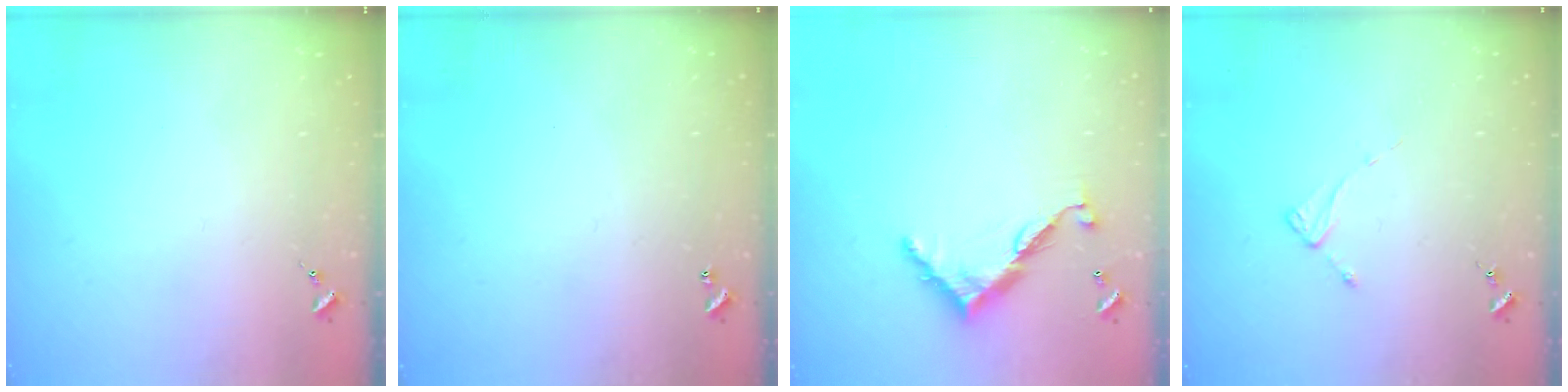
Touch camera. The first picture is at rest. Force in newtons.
{"total": 1.0, "press": 1.0, "slide": 0.2}
{"total": 9.7, "press": 9.7, "slide": 0.4}
{"total": 2.0, "press": 2.0, "slide": 0.3}